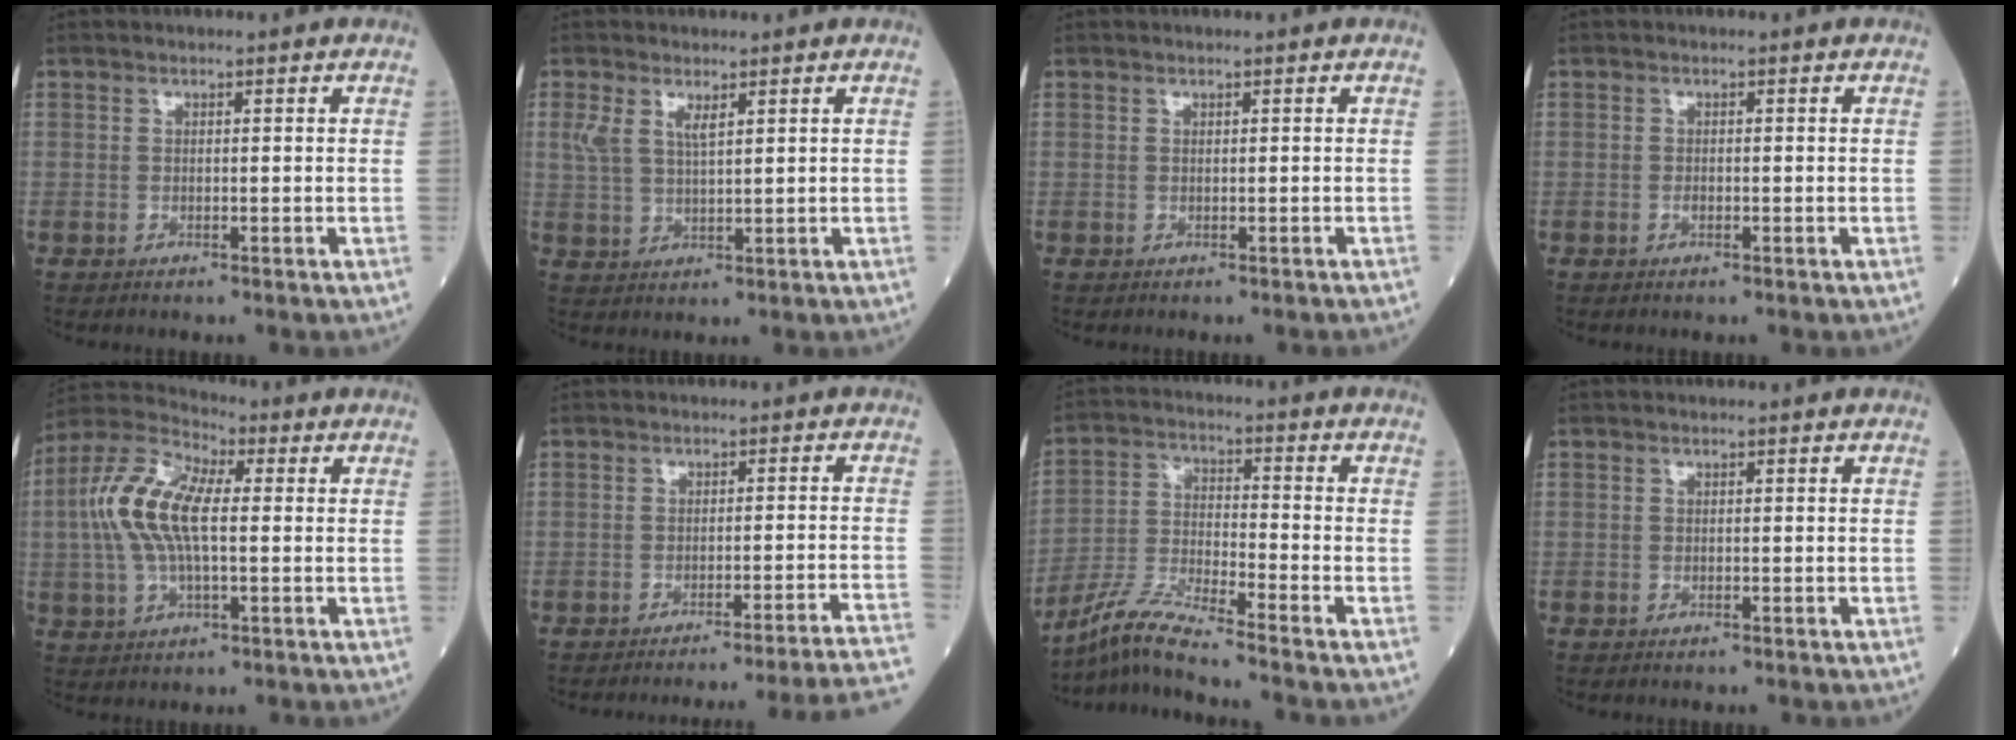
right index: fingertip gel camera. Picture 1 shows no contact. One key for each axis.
{"total": 4.0, "fx": 2.0, "fy": 1.3, "fz": 3.2, "tx": -0.075, "ty": 0.009, "tz": 0.045}
{"total": 0.0}
{"total": 0.7, "fx": -0.3, "fy": 0.2, "fz": 0.5, "tx": -0.010, "ty": 0.001, "tz": -0.003}
{"total": 12.2, "fx": 0.9, "fy": 4.8, "fz": 11.2, "tx": -0.255, "ty": 0.026, "tz": 0.012}
{"total": 17.3, "fx": -16.3, "fy": -3.4, "fz": 4.9, "tx": -0.002, "ty": -0.025, "tz": -0.192}
{"total": 8.1, "fx": -7.3, "fy": -1.6, "fz": 3.1, "tx": -0.074, "ty": -0.023, "tz": -0.145}
{"total": 0.0}